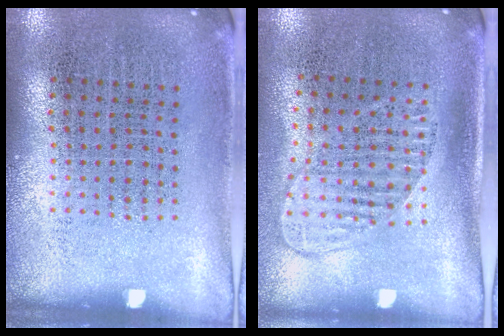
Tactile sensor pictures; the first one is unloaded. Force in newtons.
{"total": 1.4, "press": 1.2, "slide": 0.7}